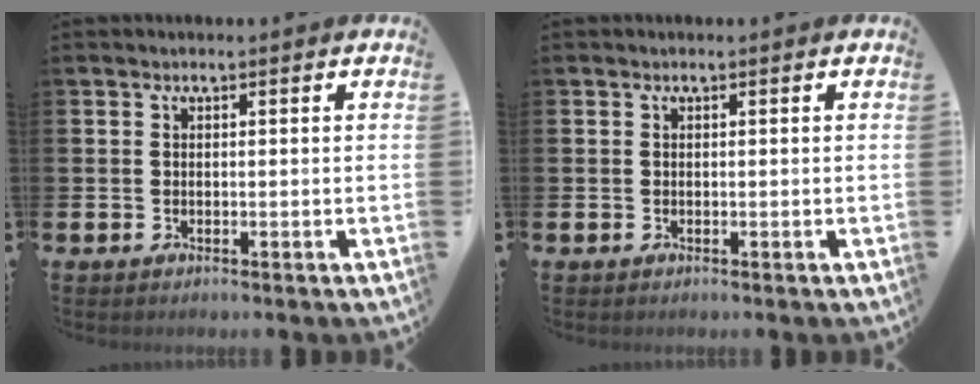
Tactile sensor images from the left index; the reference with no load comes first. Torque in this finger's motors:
{"motor_torque": [-0.05, -0.34, 0.05, 0.01]}